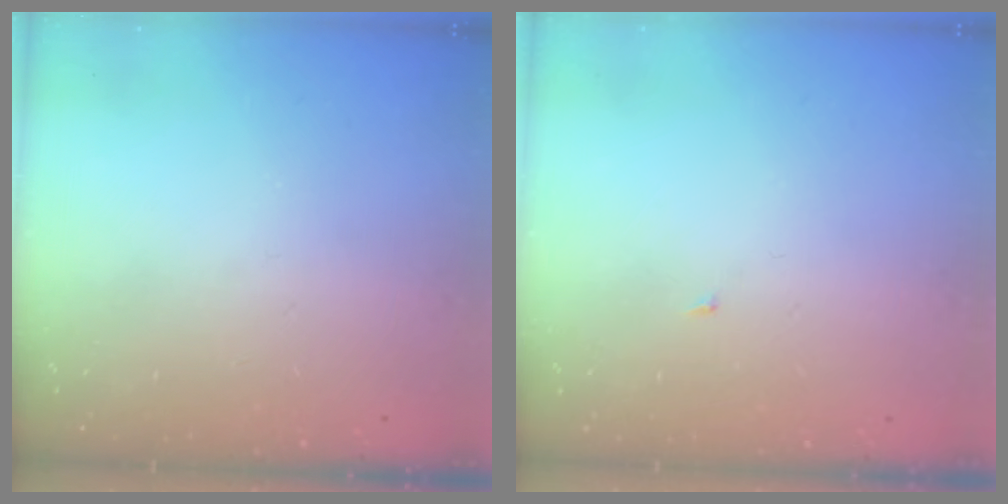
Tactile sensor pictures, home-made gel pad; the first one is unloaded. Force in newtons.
{"total": 1.8, "press": 1.8, "slide": 0.2}